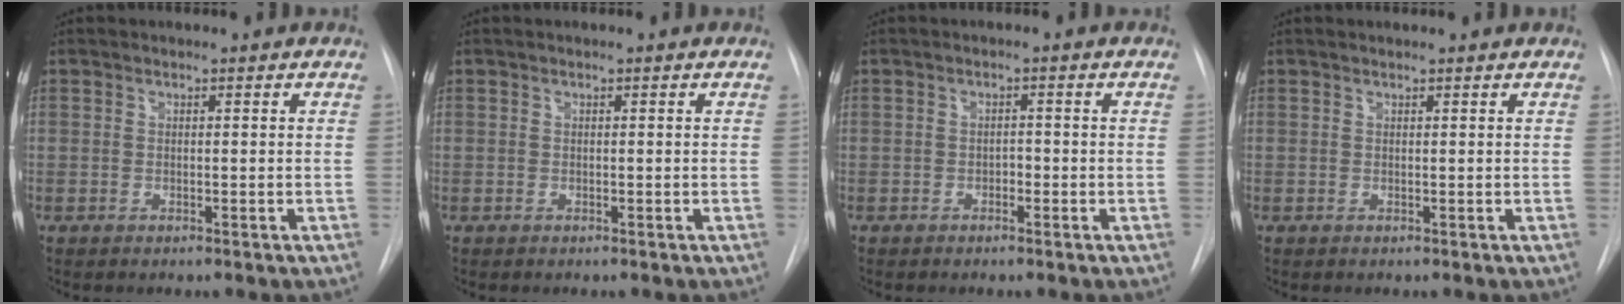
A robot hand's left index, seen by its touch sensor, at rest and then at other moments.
{"total": 0.0}
{"total": 1.7, "force": [-1.5, 0.5, 0.5], "torque": [-0.004, -0.002, -0.024]}
{"total": 0.0}